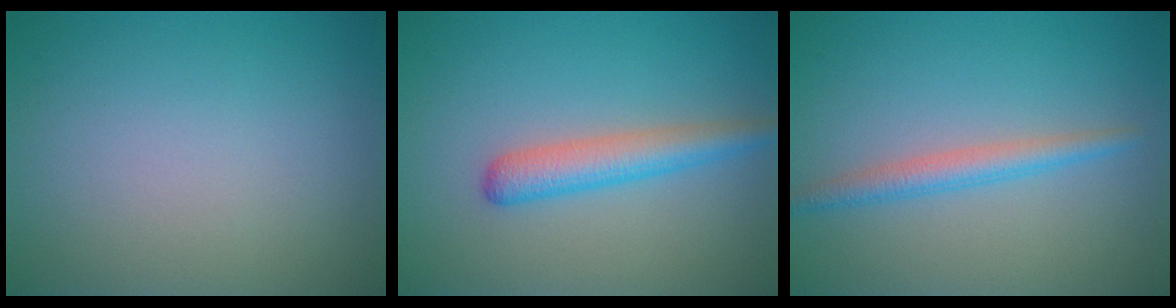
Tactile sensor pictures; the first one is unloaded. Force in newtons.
{"total": 3.3, "press": 3.3, "slide": 0.2}
{"total": 2.3, "press": 2.3, "slide": 0.1}